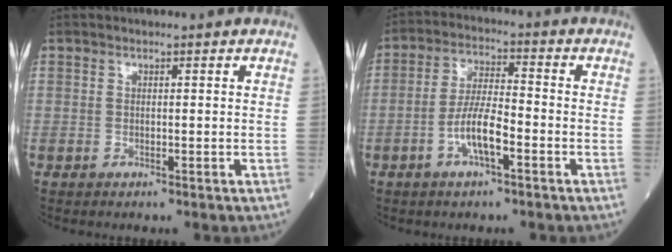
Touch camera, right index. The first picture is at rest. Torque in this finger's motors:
{"motor_torque": [0.76, -0.70, 0.57, 0.15]}